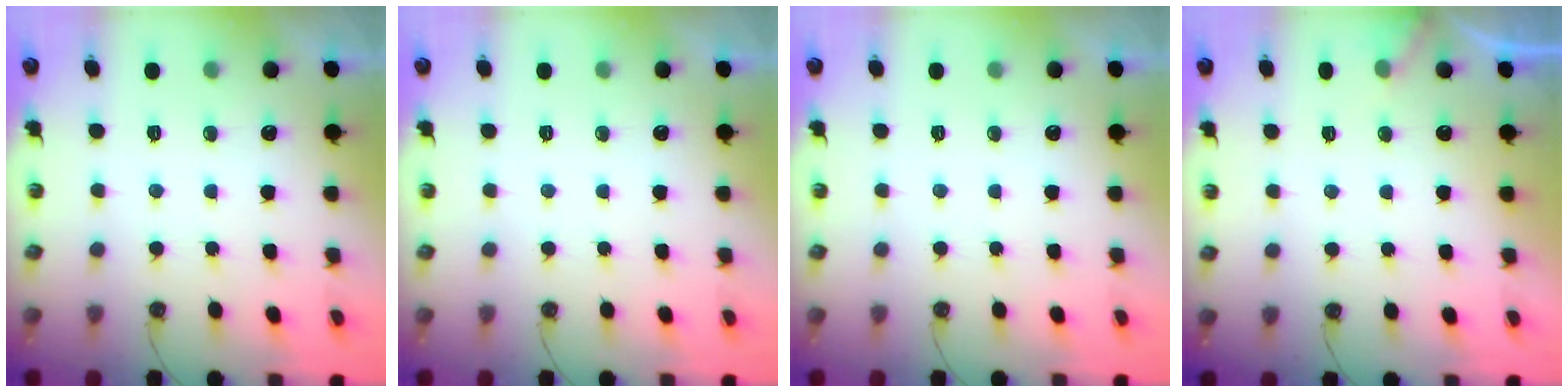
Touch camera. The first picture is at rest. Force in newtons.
{"total": 0.0}
{"total": 0.0}
{"total": 4.5, "press": 4.5, "slide": 0.4}